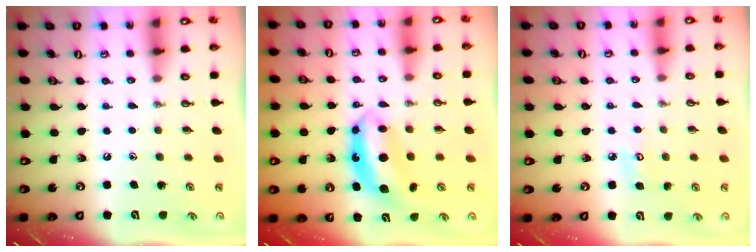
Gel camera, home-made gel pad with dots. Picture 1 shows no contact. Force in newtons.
{"total": 7.2, "press": 7.2, "slide": 0.3}
{"total": 4.9, "press": 4.9, "slide": 0.4}